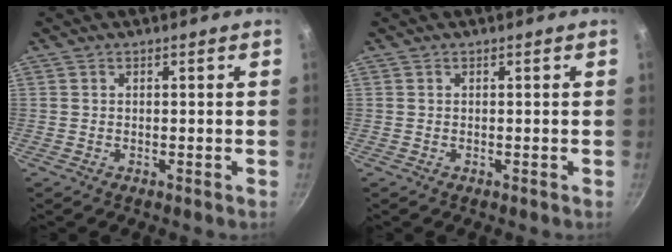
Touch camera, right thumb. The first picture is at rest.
{"total": 0.0}